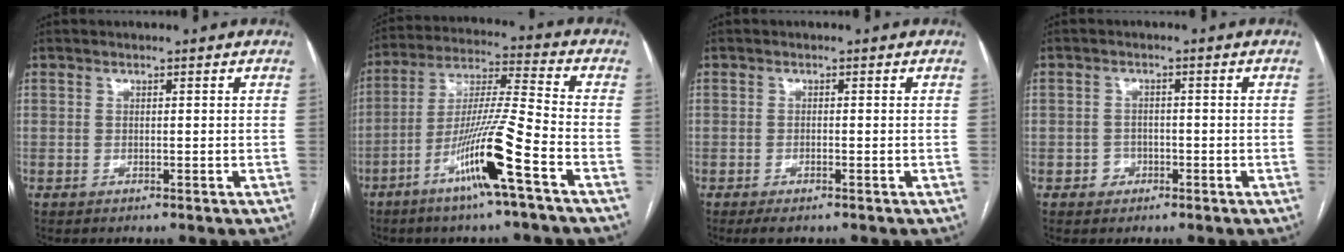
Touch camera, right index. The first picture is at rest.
{"total": 13.4, "force": [-6.7, -1.1, 11.6], "torque": [-0.223, -0.010, -0.126]}
{"total": 2.0, "force": [-1.4, 0.2, 1.4], "torque": [-0.027, -0.007, -0.026]}
{"total": 2.2, "force": [-1.0, 1.9, 0.2], "torque": [0.006, 0.008, -0.021]}